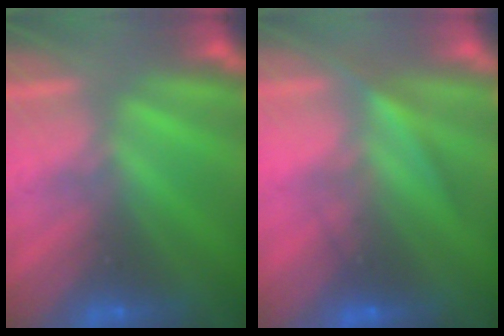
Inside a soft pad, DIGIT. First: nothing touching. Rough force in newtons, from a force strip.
{"total": 4.1}